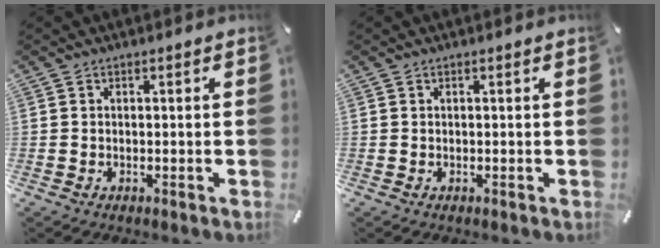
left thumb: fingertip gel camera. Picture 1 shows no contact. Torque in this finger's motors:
{"motor_torque": [0.00, 0.00, -0.02, -0.11, 0.01]}